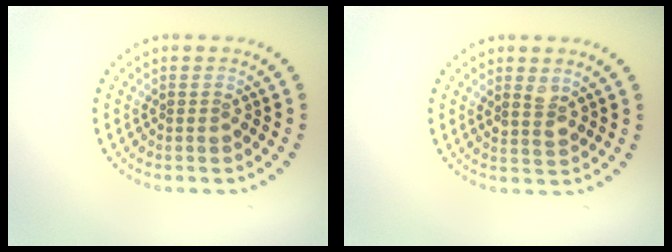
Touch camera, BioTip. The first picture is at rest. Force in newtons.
{"total": 1.7, "press": 1.4, "slide": 0.9}